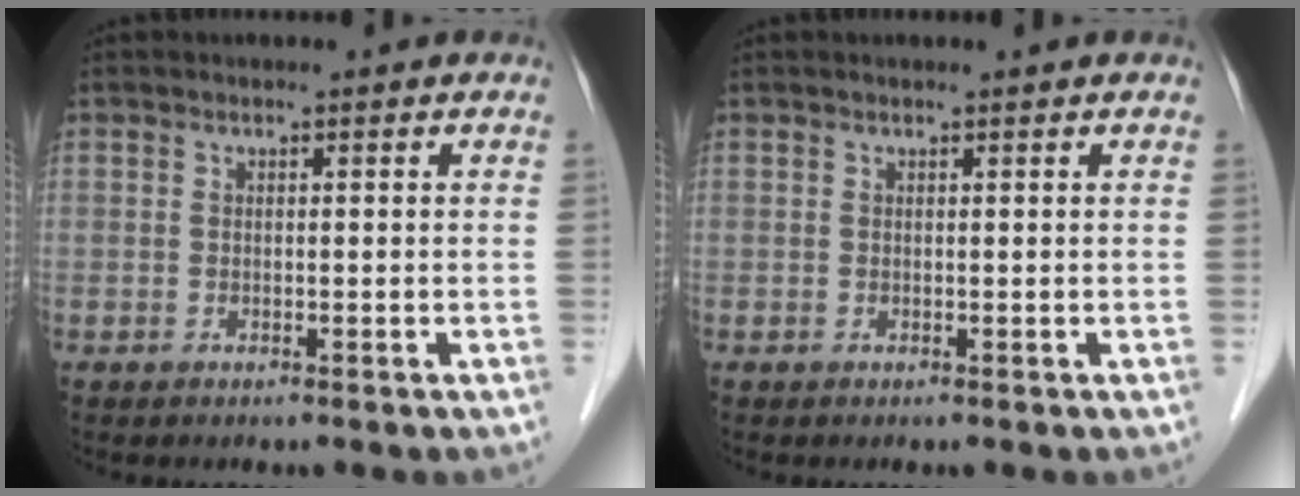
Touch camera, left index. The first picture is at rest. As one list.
[{"total": 0.6, "force": [0.5, 0.0, 0.3], "torque": [-0.005, 0.004, 0.007]}]